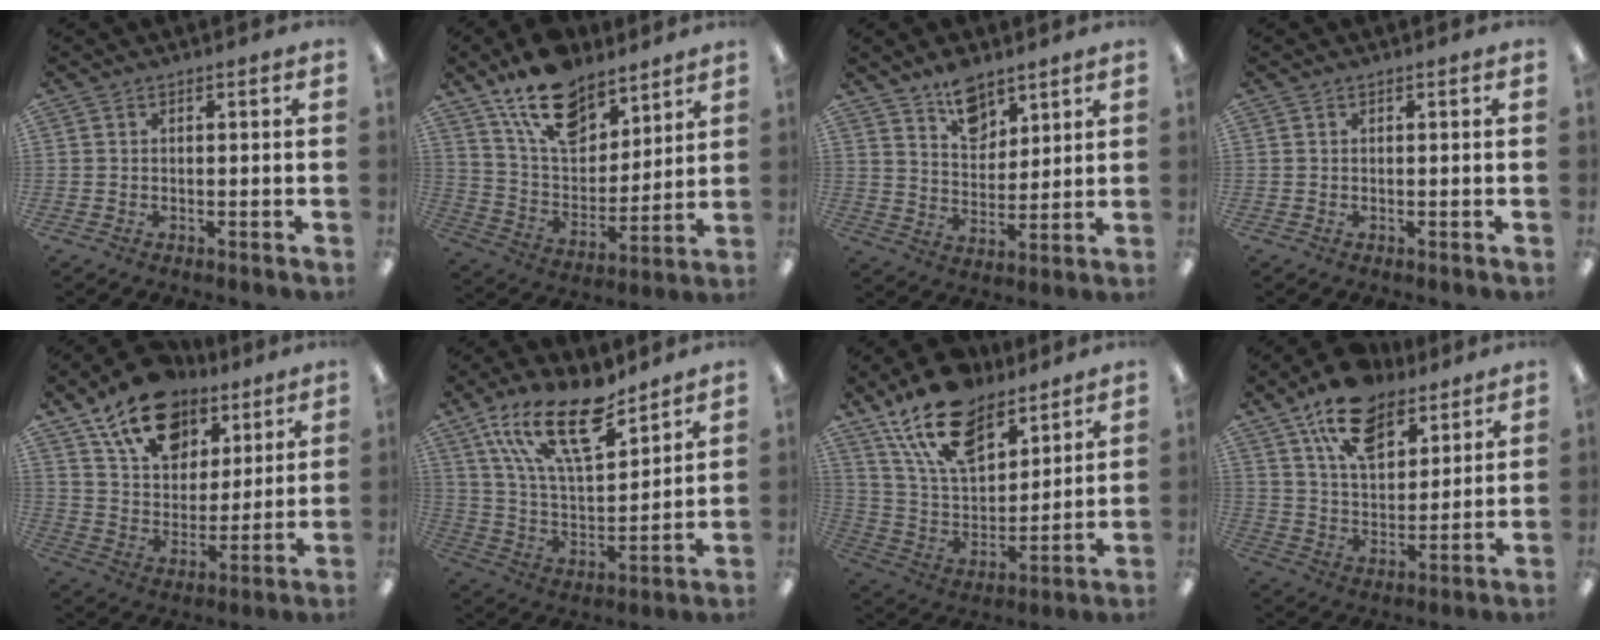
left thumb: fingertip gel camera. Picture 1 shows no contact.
{"total": 16.9, "force": [12.4, 8.6, 7.6], "torque": [-0.134, -0.070, 0.227]}
{"total": 9.4, "force": [7.3, 5.1, 2.9], "torque": [-0.035, -0.048, 0.133]}
{"total": 0.0}
{"total": 18.0, "force": [11.8, 10.9, 8.2], "torque": [-0.136, -0.060, 0.215]}
{"total": 20.5, "force": [13.5, 8.1, 13.0], "torque": [-0.243, -0.067, 0.235]}
{"total": 18.3, "force": [12.5, 9.6, 9.2], "torque": [-0.179, -0.059, 0.231]}
{"total": 15.4, "force": [10.6, 8.1, 7.8], "torque": [-0.125, -0.049, 0.191]}